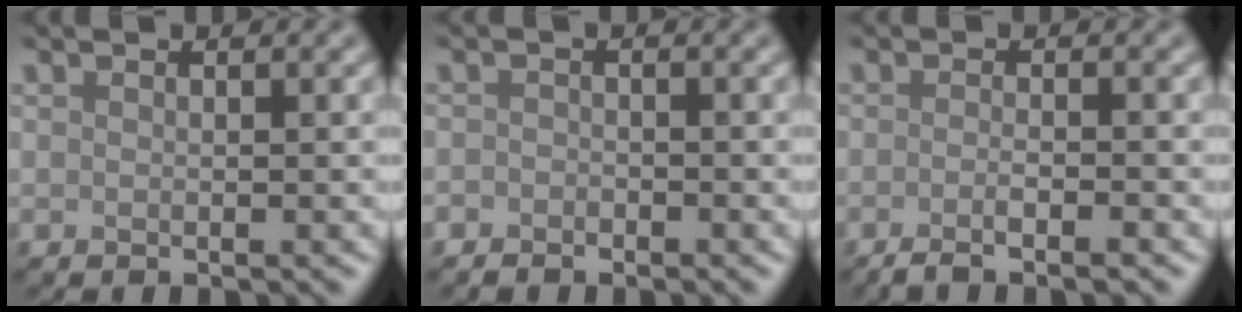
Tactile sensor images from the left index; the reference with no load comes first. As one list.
[{"total": 1.1, "force": [-0.8, 0.7, 0.2], "torque": [0.001, 0.000, -0.014]}, {"total": 2.8, "force": [-1.6, 0.7, 2.2], "torque": [-0.025, -0.003, -0.034]}]